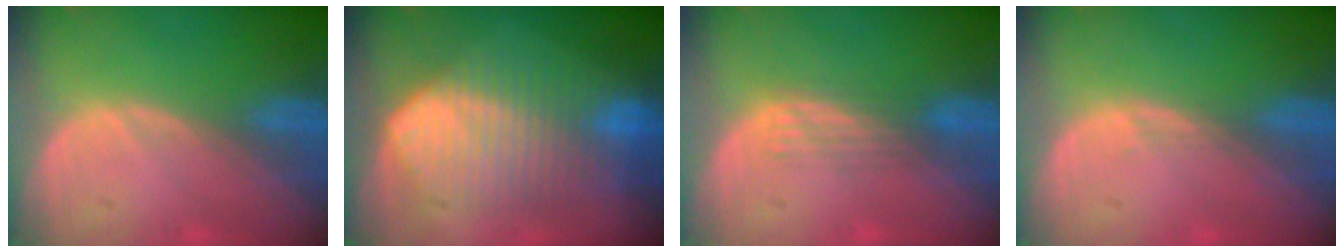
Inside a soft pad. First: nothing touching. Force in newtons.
{"total": 10.3, "press": 10.3, "slide": 0.4}
{"total": 2.9, "press": 2.6, "slide": 1.3}
{"total": 0.8, "press": 0.6, "slide": 0.6}